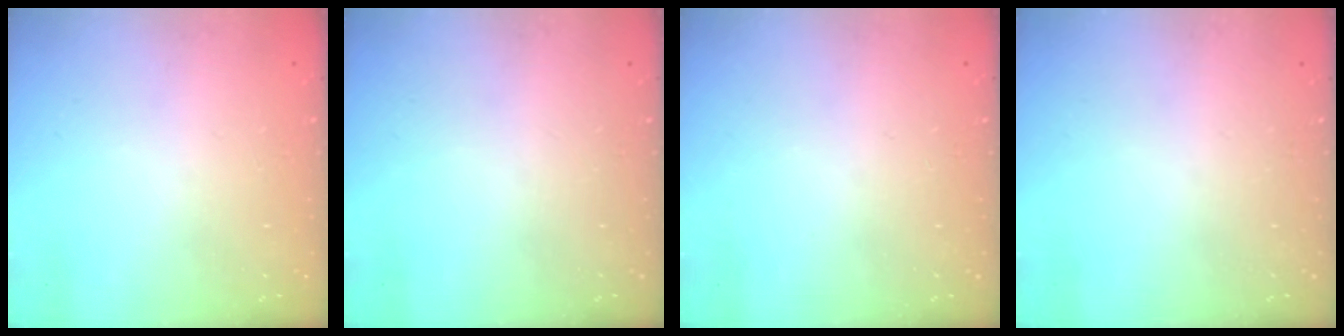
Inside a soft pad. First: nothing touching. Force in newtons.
{"total": 0.0}
{"total": 12.1, "press": 3.1, "slide": 11.7}
{"total": 0.0}